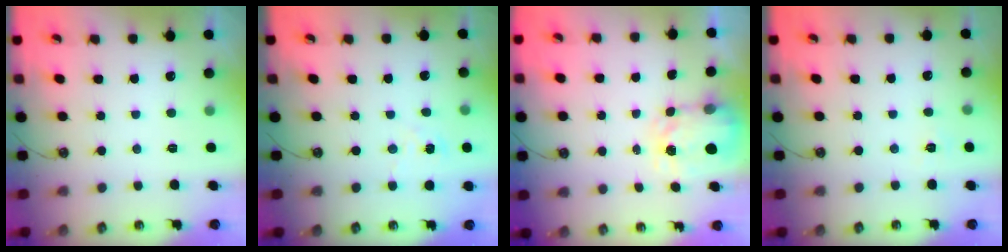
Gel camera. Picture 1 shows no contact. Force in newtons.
{"total": 3.7, "press": 3.7, "slide": 0.4}
{"total": 3.9, "press": 3.8, "slide": 0.5}
{"total": 2.3, "press": 2.3, "slide": 0.3}